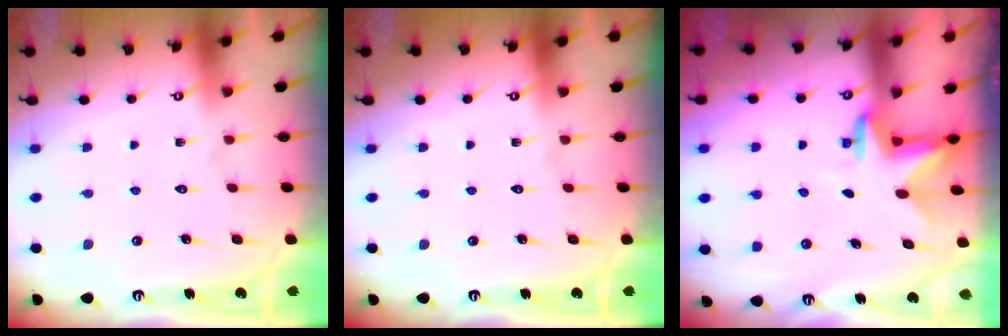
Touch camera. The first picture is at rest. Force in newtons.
{"total": 0.0}
{"total": 3.1, "press": 3.0, "slide": 0.7}